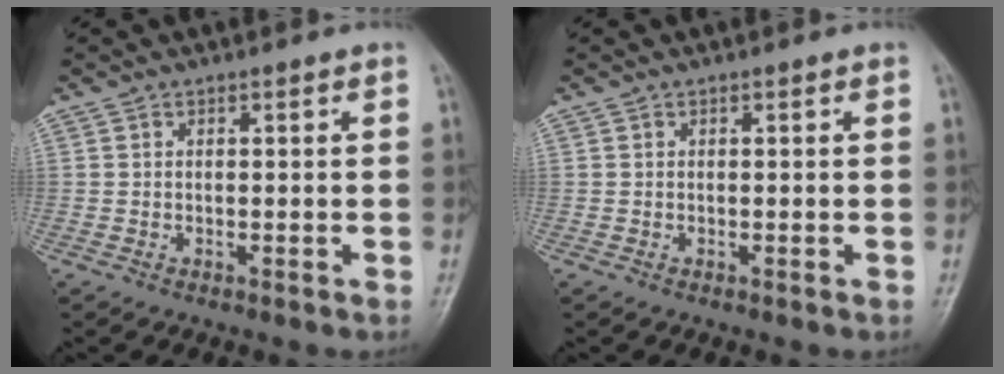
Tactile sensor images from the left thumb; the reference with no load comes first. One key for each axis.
{"total": 0.0}